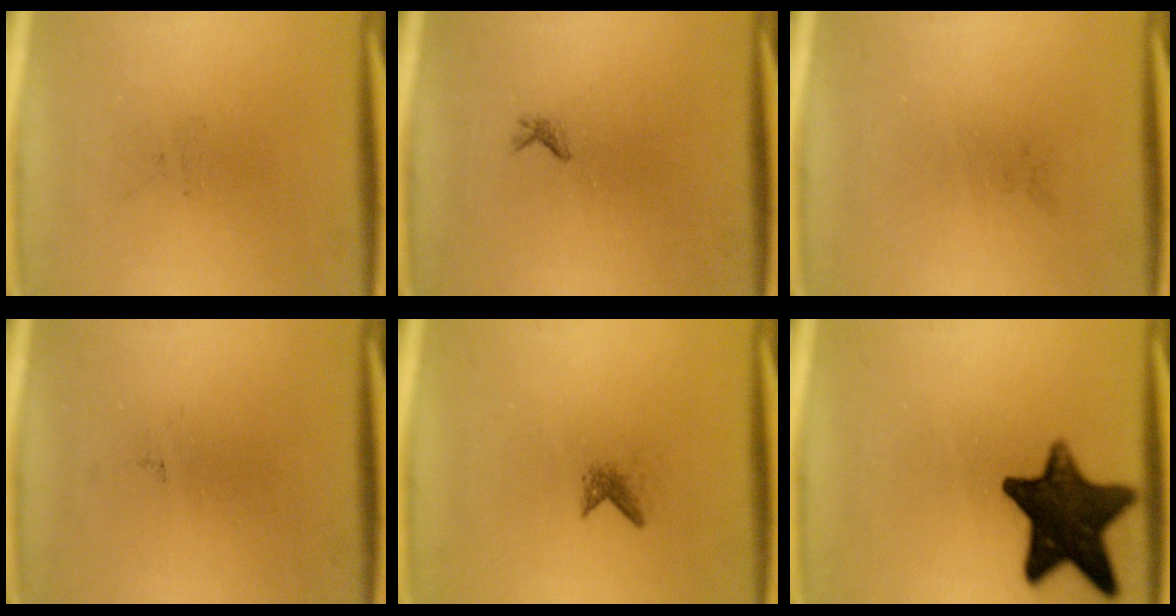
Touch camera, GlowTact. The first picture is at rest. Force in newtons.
{"total": 0.6}
{"total": 0.0}
{"total": 0.0}
{"total": 1.1}
{"total": 14.5}